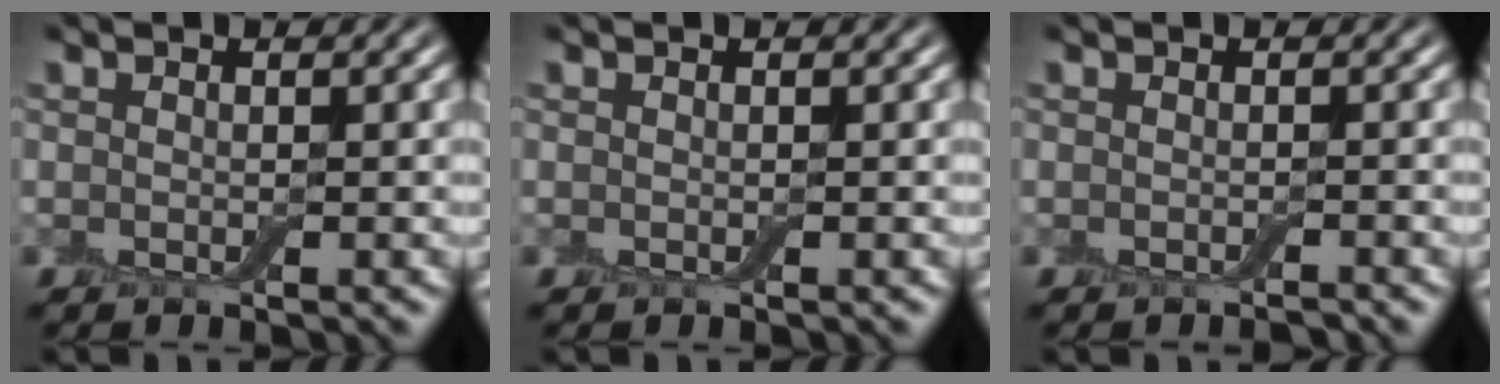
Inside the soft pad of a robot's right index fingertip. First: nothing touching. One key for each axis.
{"total": 0.0}
{"total": 0.6, "fx": -0.5, "fy": 0.0, "fz": 0.2, "tx": -0.002, "ty": 0.002, "tz": -0.009}